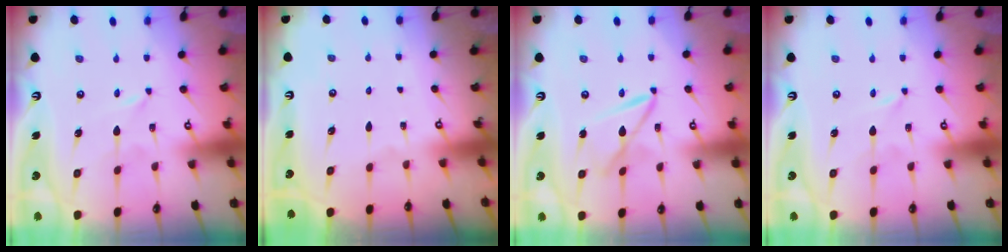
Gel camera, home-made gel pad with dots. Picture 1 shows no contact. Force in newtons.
{"total": 0.0}
{"total": 7.5, "press": 7.5, "slide": 0.7}
{"total": 0.0}